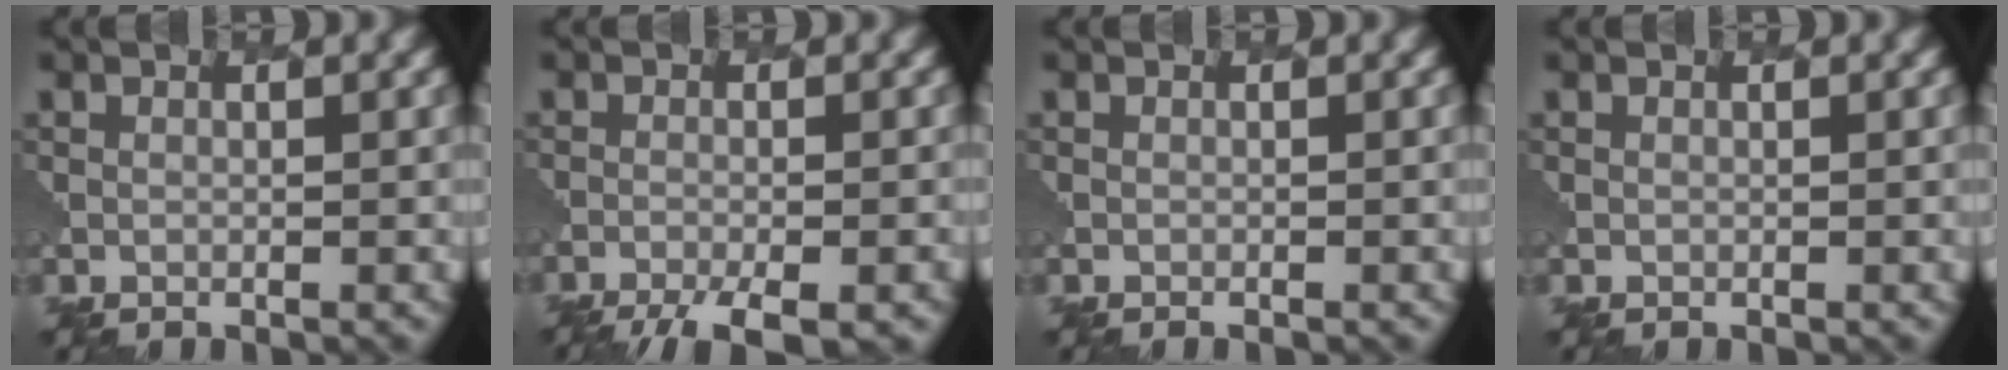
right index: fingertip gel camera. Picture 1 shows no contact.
{"total": 6.1, "force": [-4.9, 1.3, 3.5], "torque": [-0.060, -0.018, -0.074]}
{"total": 0.6, "force": [-0.5, 0.2, 0.3], "torque": [0.006, 0.002, -0.002]}
{"total": 0.0}